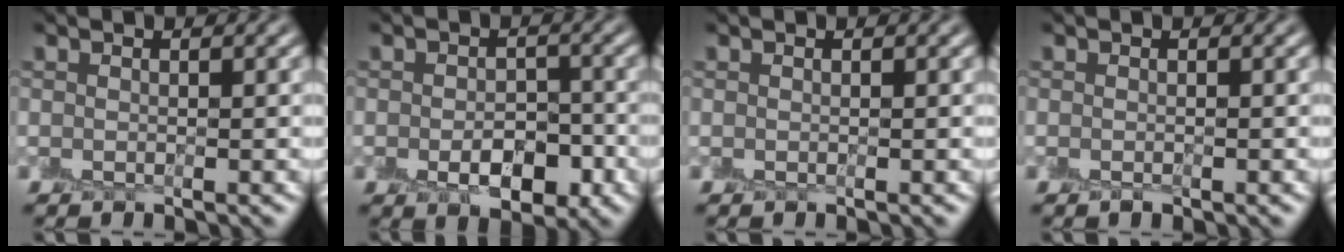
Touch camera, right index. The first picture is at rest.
{"total": 4.2, "force": [-1.4, 2.6, 2.9], "torque": [-0.043, -0.012, -0.022]}
{"total": 0.0}
{"total": 0.7, "force": [-0.5, 0.3, 0.3], "torque": [-0.005, -0.007, -0.009]}